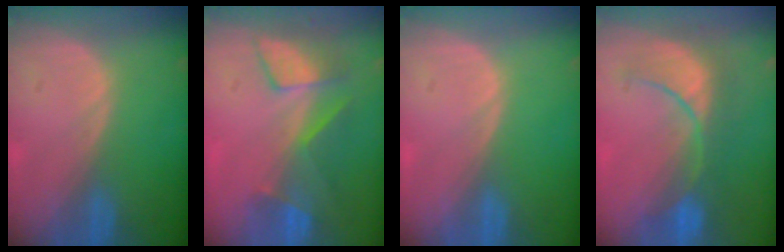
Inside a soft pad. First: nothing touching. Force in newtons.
{"total": 8.6, "press": 7.2, "slide": 4.7}
{"total": 0.0}
{"total": 8.3, "press": 8.3, "slide": 0.1}